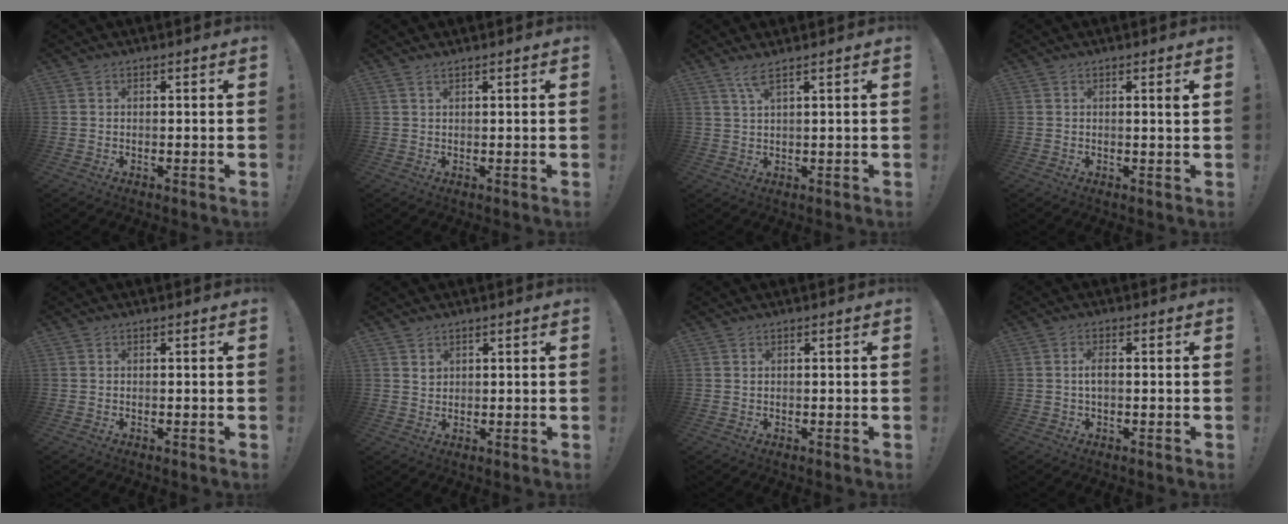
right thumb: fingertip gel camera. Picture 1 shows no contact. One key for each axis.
{"total": 1.1, "fx": 0.7, "fy": -0.1, "fz": 0.8, "tx": -0.024, "ty": 0.002, "tz": 0.015}
{"total": 3.4, "fx": 2.3, "fy": 0.0, "fz": 2.6, "tx": -0.062, "ty": -0.004, "tz": 0.040}
{"total": 1.3, "fx": 0.6, "fy": -0.3, "fz": 1.1, "tx": -0.012, "ty": -0.006, "tz": 0.007}
{"total": 0.0}
{"total": 2.7, "fx": 1.8, "fy": 2.0, "fz": 0.3, "tx": 0.006, "ty": -0.014, "tz": 0.031}
{"total": 0.0}
{"total": 2.8, "fx": -0.1, "fy": 1.1, "fz": 2.6, "tx": -0.049, "ty": 0.007, "tz": -0.002}